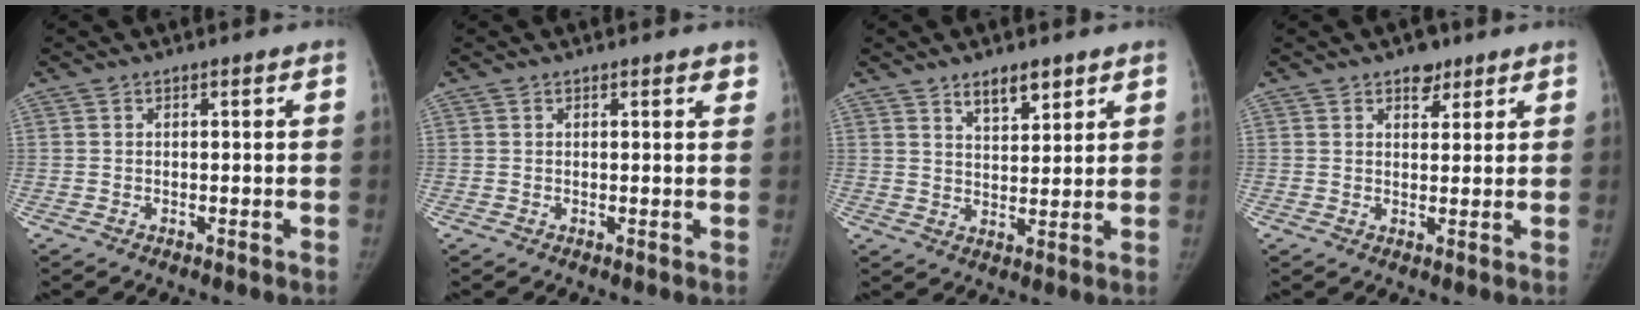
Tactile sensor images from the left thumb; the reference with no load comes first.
{"total": 1.4, "force": [1.0, 0.5, 0.9], "torque": [-0.005, -0.004, 0.009]}
{"total": 5.7, "force": [3.9, 2.4, 3.3], "torque": [-0.032, -0.029, 0.066]}
{"total": 3.8, "force": [2.5, 2.3, 1.6], "torque": [0.000, -0.012, 0.035]}